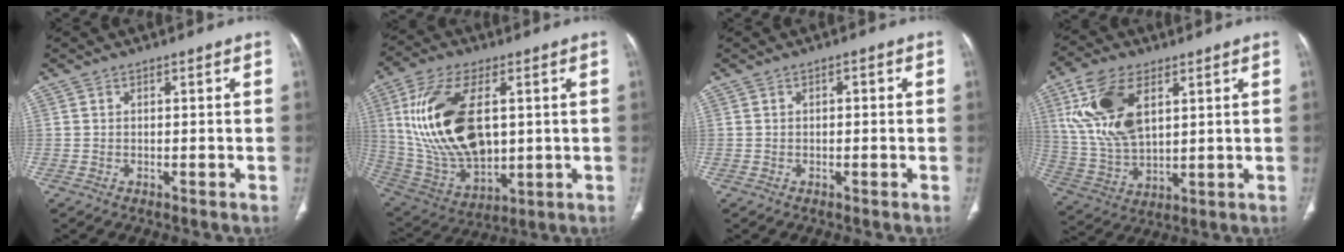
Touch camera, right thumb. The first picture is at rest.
{"total": 21.7, "force": [3.6, 11.8, 17.9], "torque": [-0.349, -0.016, 0.082]}
{"total": 1.1, "force": [0.1, 0.6, 1.0], "torque": [-0.014, 0.002, 0.000]}
{"total": 15.3, "force": [5.7, 8.1, 11.7], "torque": [-0.235, -0.016, 0.120]}